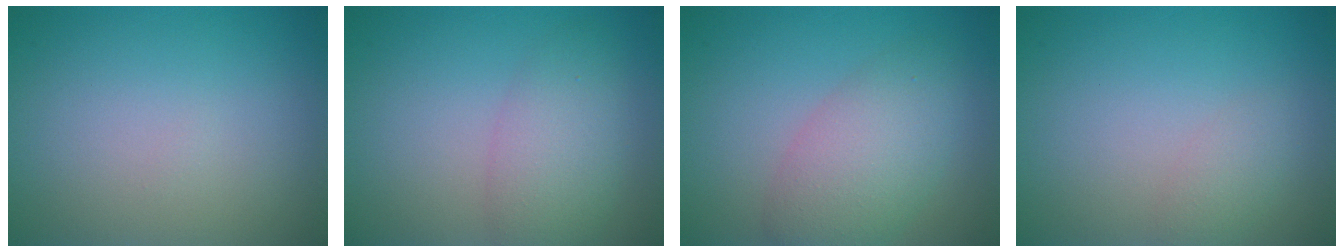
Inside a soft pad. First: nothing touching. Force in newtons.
{"total": 4.0, "press": 4.0, "slide": 0.2}
{"total": 5.2, "press": 5.2, "slide": 0.3}
{"total": 1.4, "press": 1.4, "slide": 0.1}